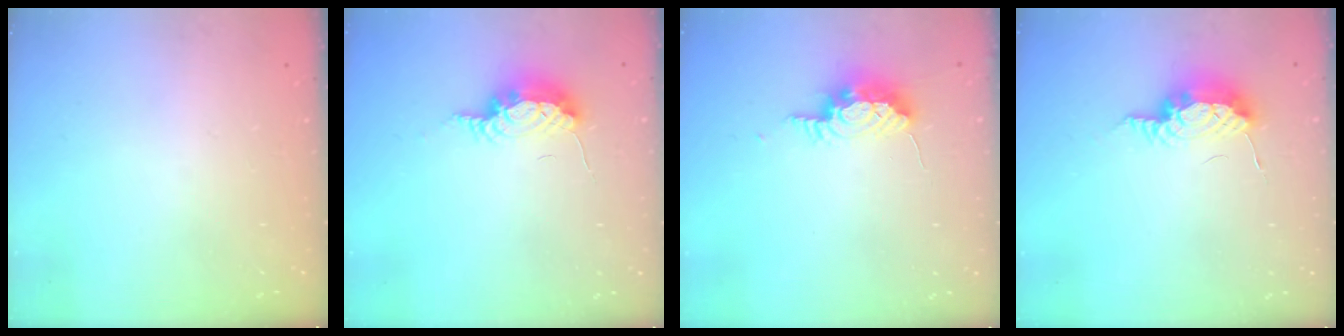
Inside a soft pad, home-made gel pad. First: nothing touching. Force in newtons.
{"total": 8.6, "press": 8.1, "slide": 2.9}
{"total": 8.6, "press": 8.3, "slide": 2.4}
{"total": 8.5, "press": 8.3, "slide": 1.8}